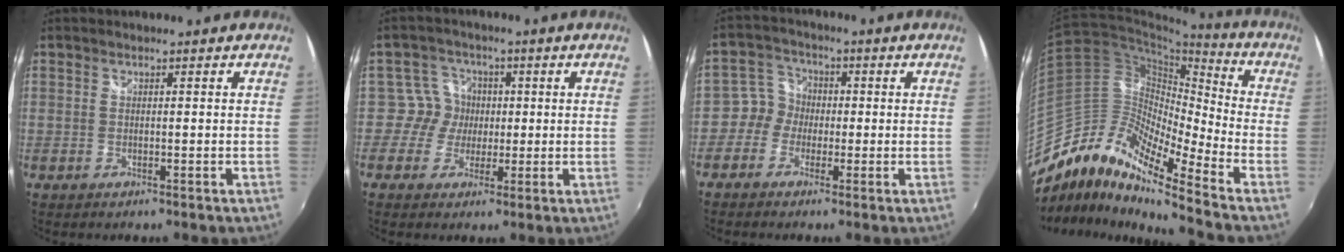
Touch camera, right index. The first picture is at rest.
{"total": 5.0, "force": [-0.4, 5.0, -0.6], "torque": [0.025, 0.011, -0.018]}
{"total": 4.8, "force": [-1.7, 4.5, 0.3], "torque": [-0.003, 0.020, -0.046]}
{"total": 11.3, "force": [-8.8, 1.8, 6.9], "torque": [-0.112, 0.016, -0.194]}